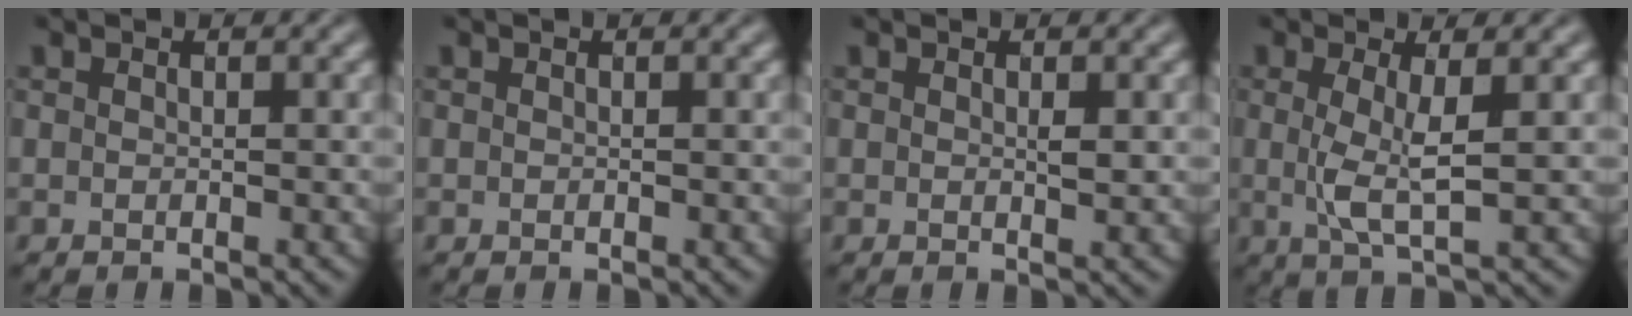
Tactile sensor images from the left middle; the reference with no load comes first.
{"total": 0.0}
{"total": 0.9, "force": [0.1, 0.1, 0.9], "torque": [-0.014, -0.002, 0.001]}
{"total": 3.5, "force": [0.2, 0.7, 3.4], "torque": [-0.072, -0.005, 0.006]}